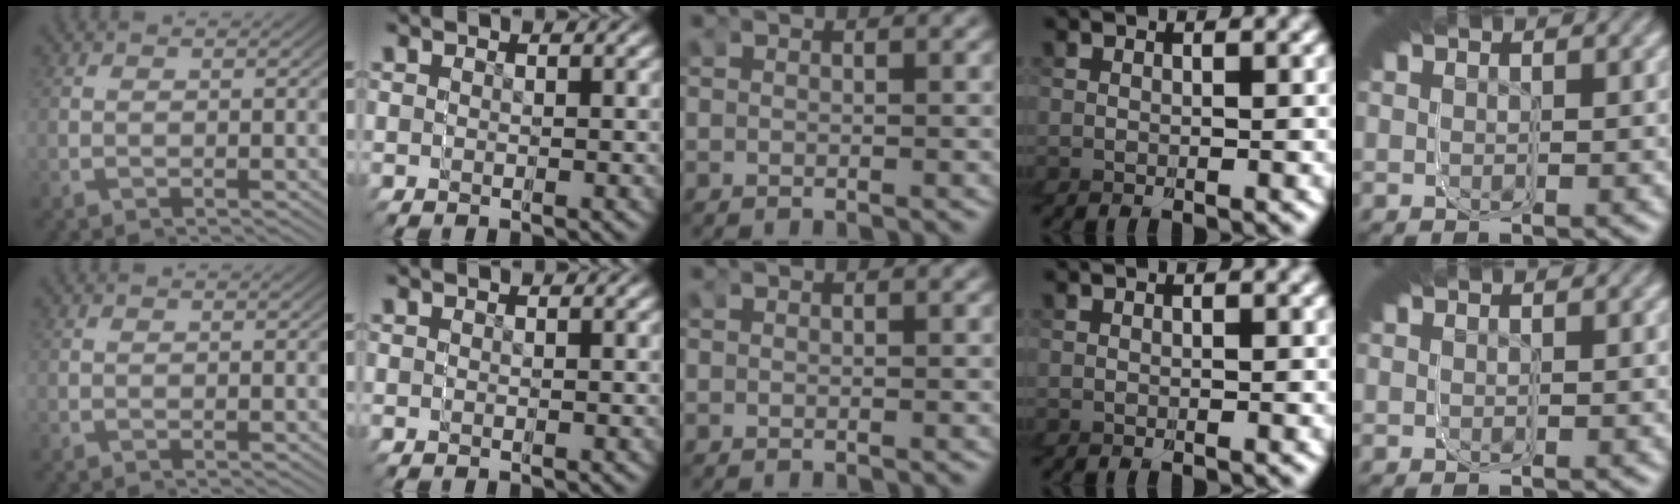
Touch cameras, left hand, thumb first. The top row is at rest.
{}